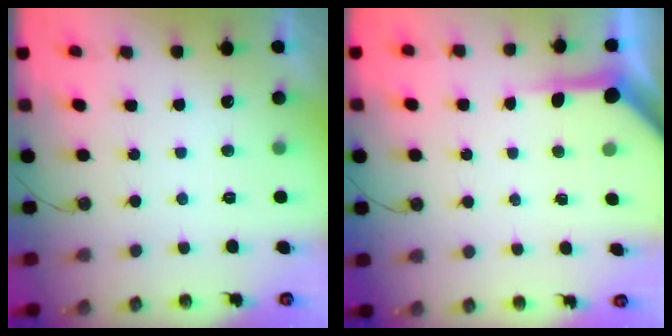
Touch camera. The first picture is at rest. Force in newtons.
{"total": 5.0, "press": 5.0, "slide": 0.1}